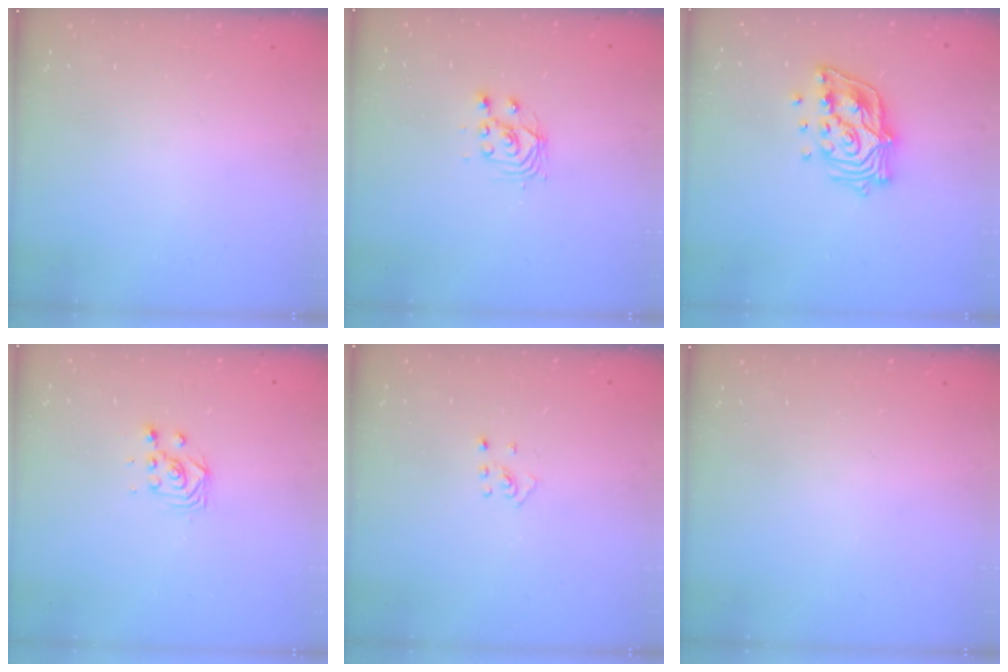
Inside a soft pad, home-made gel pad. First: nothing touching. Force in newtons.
{"total": 3.1, "press": 3.0, "slide": 0.3}
{"total": 14.7, "press": 14.6, "slide": 1.4}
{"total": 2.9, "press": 2.9, "slide": 0.4}
{"total": 2.7, "press": 2.6, "slide": 0.6}
{"total": 0.0}